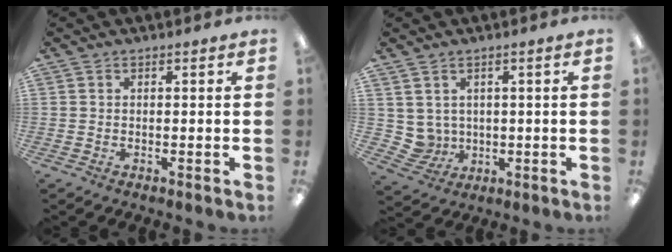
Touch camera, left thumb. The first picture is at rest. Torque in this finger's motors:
{"motor_torque": [-0.39, 0.08, -0.04, -0.44, -0.01]}